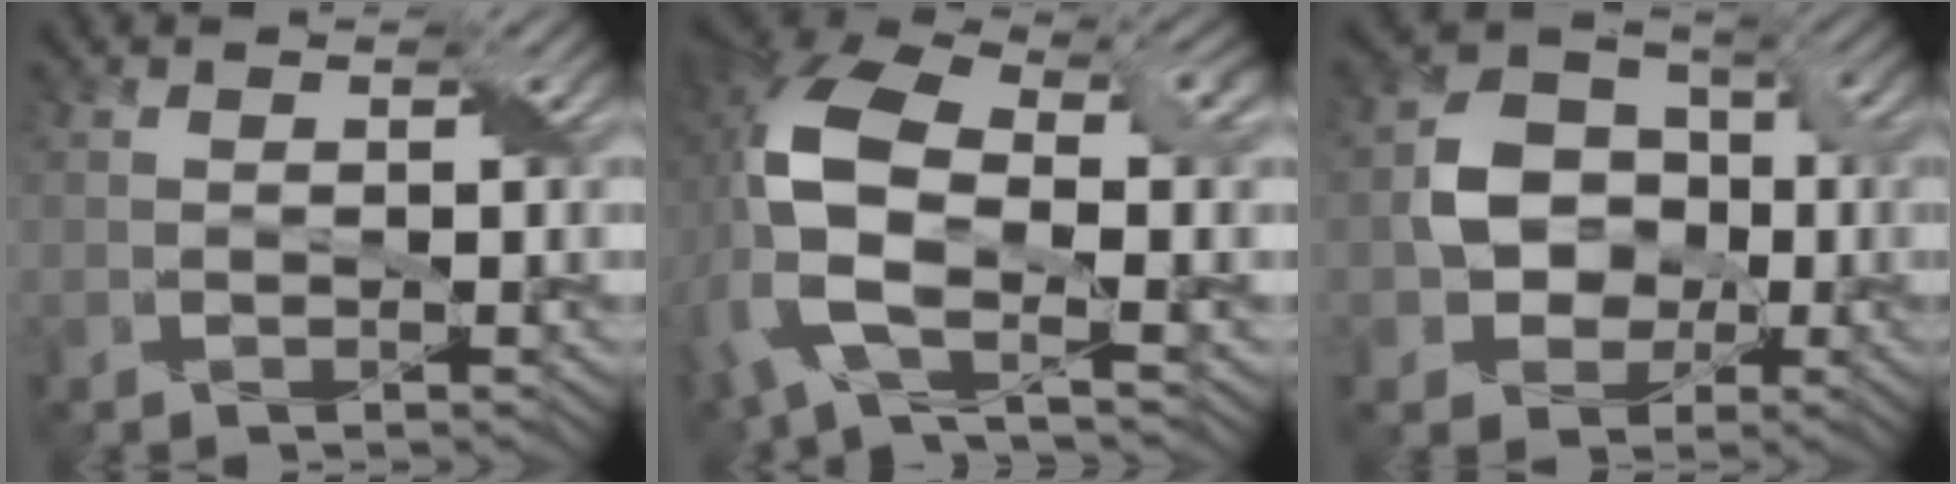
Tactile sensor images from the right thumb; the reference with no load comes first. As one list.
[{"total": 12.6, "force": [-0.8, 6.3, 10.8], "torque": [-0.237, 0.007, -0.034]}, {"total": 7.6, "force": [-1.0, 6.6, 3.7], "torque": [-0.080, 0.004, -0.036]}]